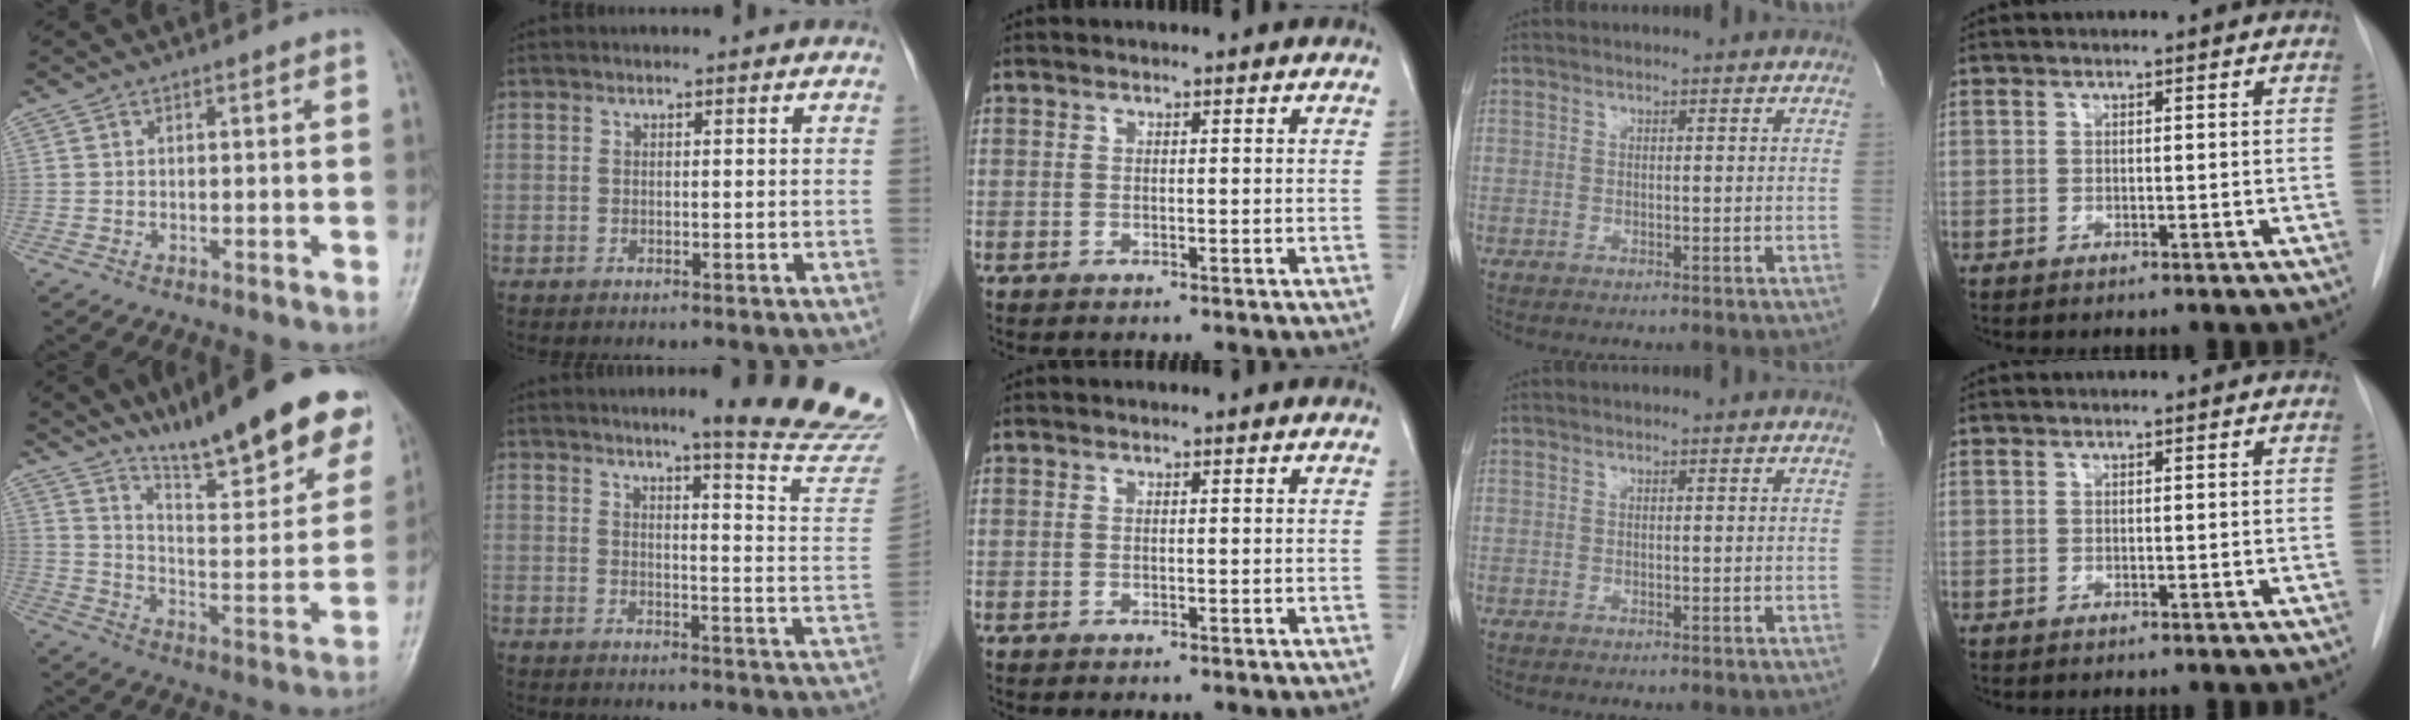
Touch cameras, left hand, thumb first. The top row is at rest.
{"thumb": {"total": 22.4, "force": [16.6, 4.5, 14.4], "torque": [-0.181, -0.085, 0.257]}, "index": {"total": 15.9, "force": [14.2, -1.1, 7.0], "torque": [-0.083, -0.101, 0.155]}}